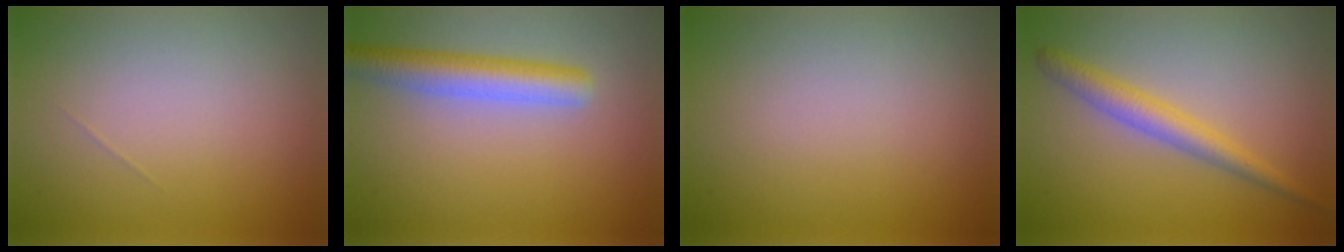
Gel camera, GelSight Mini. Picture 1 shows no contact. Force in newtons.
{"total": 4.2, "press": 4.2, "slide": 0.4}
{"total": 0.0}
{"total": 2.9, "press": 2.9, "slide": 0.0}